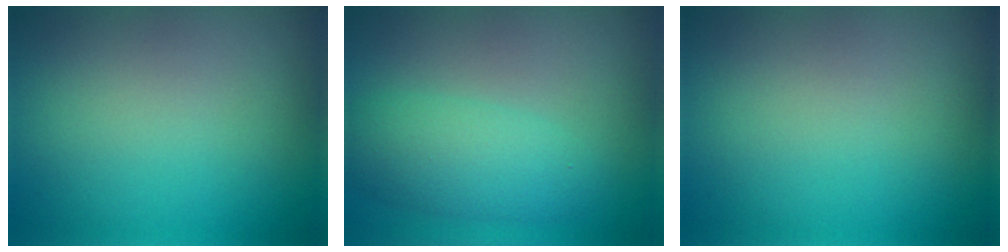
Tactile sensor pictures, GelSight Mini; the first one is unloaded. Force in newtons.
{"total": 4.0, "press": 4.0, "slide": 0.1}
{"total": 0.0}